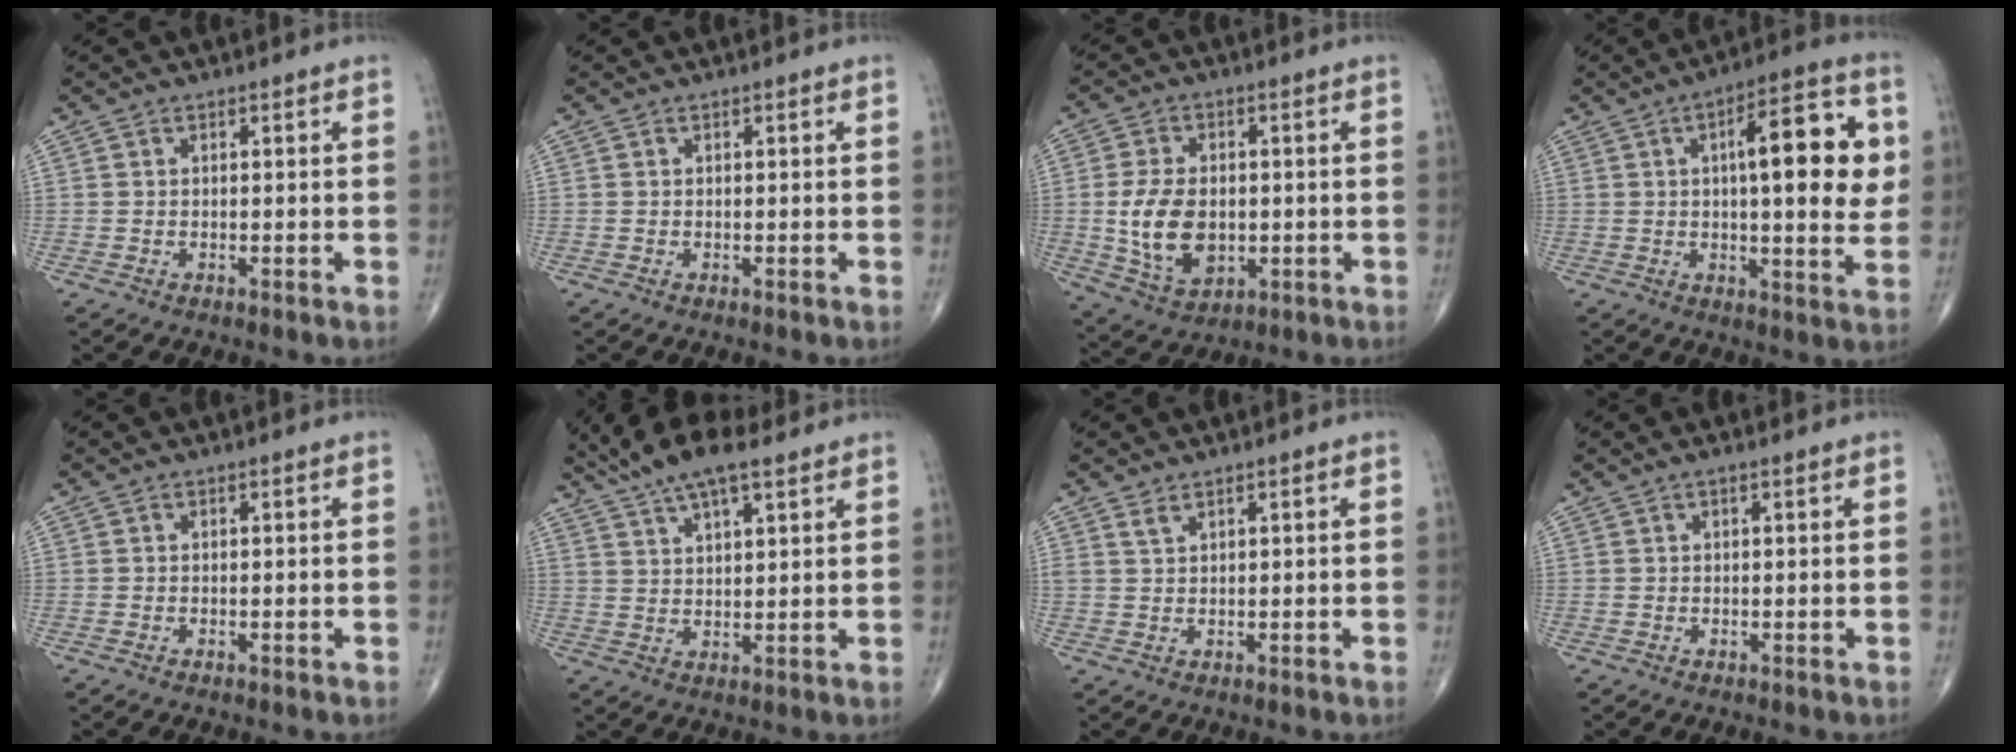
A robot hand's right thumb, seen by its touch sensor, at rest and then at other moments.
{"total": 0.0}
{"total": 11.7, "force": [-0.7, 7.3, 9.0], "torque": [-0.159, -0.007, -0.001]}
{"total": 17.7, "force": [3.1, 5.6, 16.6], "torque": [-0.205, 0.007, 0.038]}
{"total": 0.0}
{"total": 11.5, "force": [8.2, 3.6, 7.2], "torque": [-0.121, -0.015, 0.145]}
{"total": 1.5, "force": [1.3, 0.5, 0.7], "torque": [-0.011, -0.004, 0.028]}
{"total": 0.9, "force": [0.6, 0.0, 0.6], "torque": [-0.014, 0.003, 0.009]}